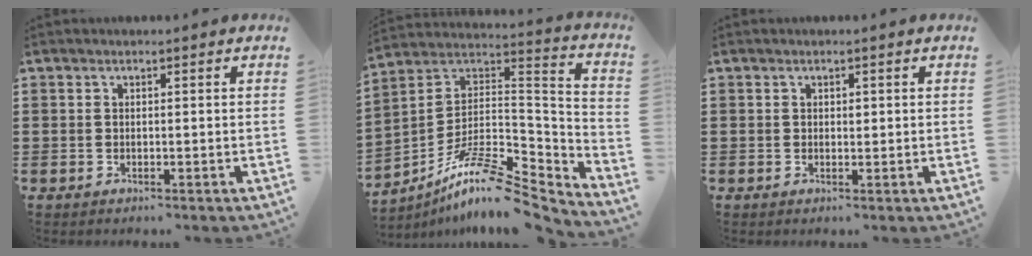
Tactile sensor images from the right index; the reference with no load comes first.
{"total": 12.4, "force": [-8.5, 3.7, 8.2], "torque": [-0.154, 0.011, -0.162]}
{"total": 0.6, "force": [0.2, 0.5, 0.4], "torque": [0.000, -0.002, 0.003]}